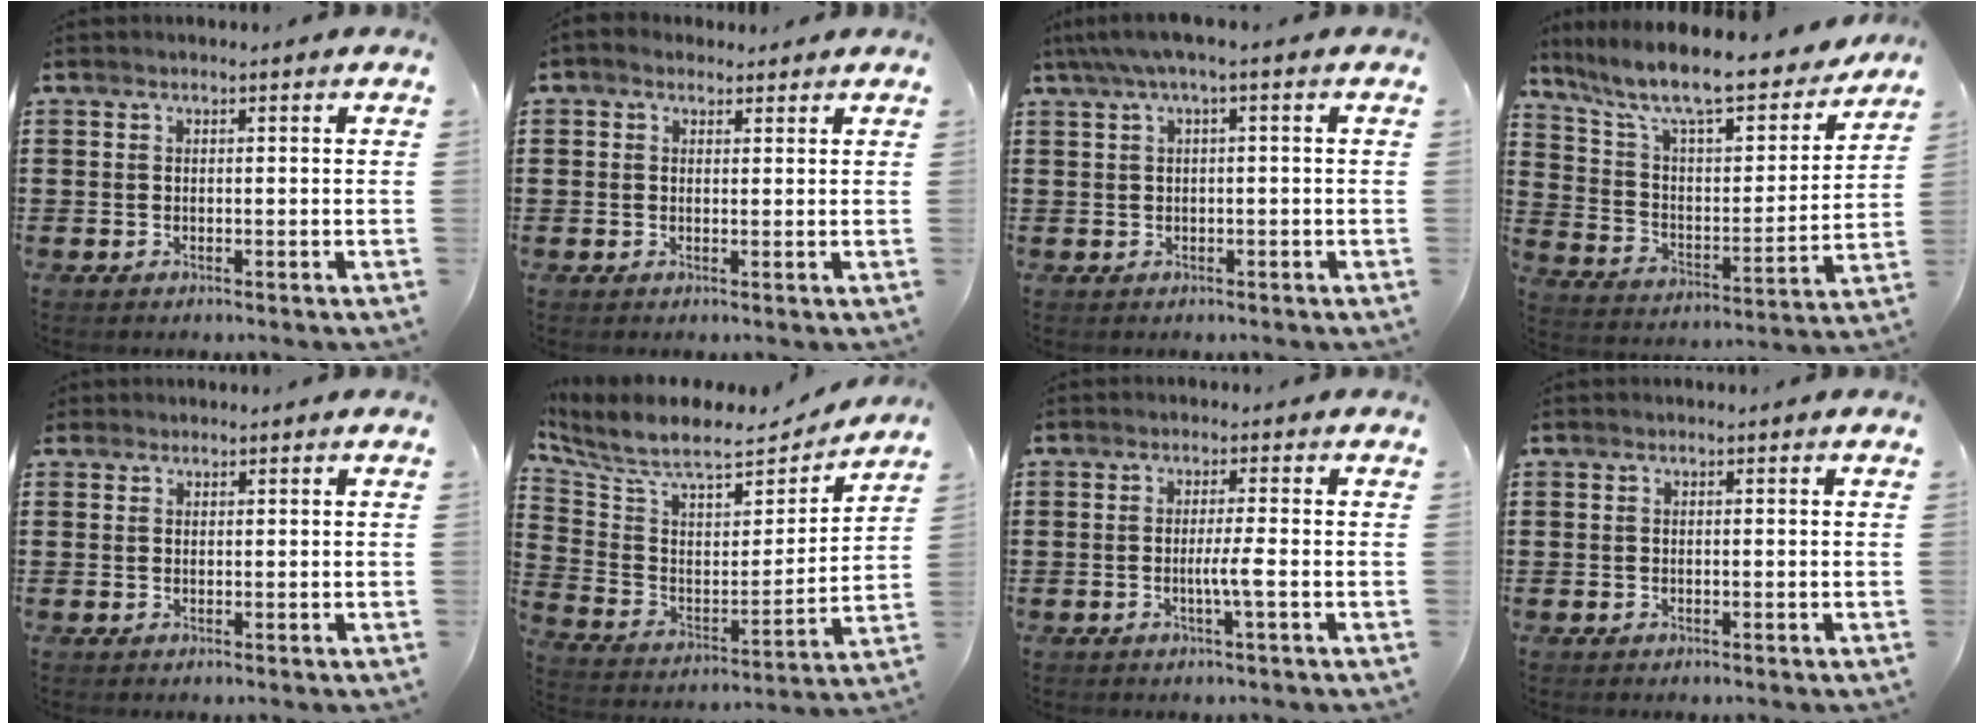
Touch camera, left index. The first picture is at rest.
{"total": 1.3, "force": [0.8, 1.0, 0.4], "torque": [-0.011, 0.007, 0.014]}
{"total": 2.3, "force": [-0.3, 0.2, 2.2], "torque": [-0.038, 0.001, -0.009]}
{"total": 11.0, "force": [9.3, 1.5, 5.7], "torque": [-0.139, -0.064, 0.156]}
{"total": 0.9, "force": [0.7, 0.5, 0.1], "torque": [-0.004, 0.004, 0.014]}
{"total": 8.9, "force": [7.5, 2.3, 4.3], "torque": [-0.118, -0.050, 0.127]}
{"total": 3.2, "force": [-0.7, -0.3, 3.1], "torque": [-0.061, -0.009, -0.018]}
{"total": 0.0}